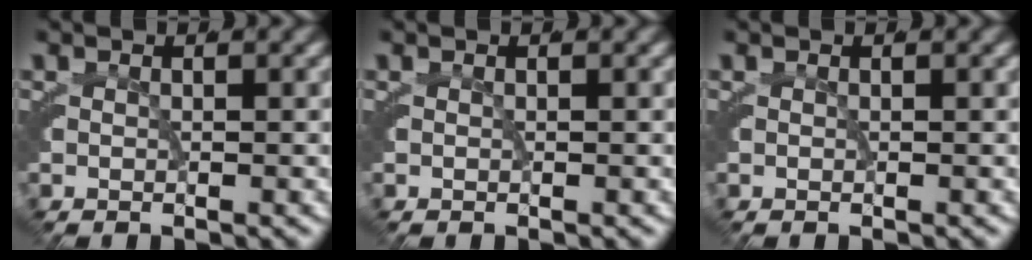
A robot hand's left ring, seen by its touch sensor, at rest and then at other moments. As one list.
[{"total": 0.0}, {"total": 0.0}]